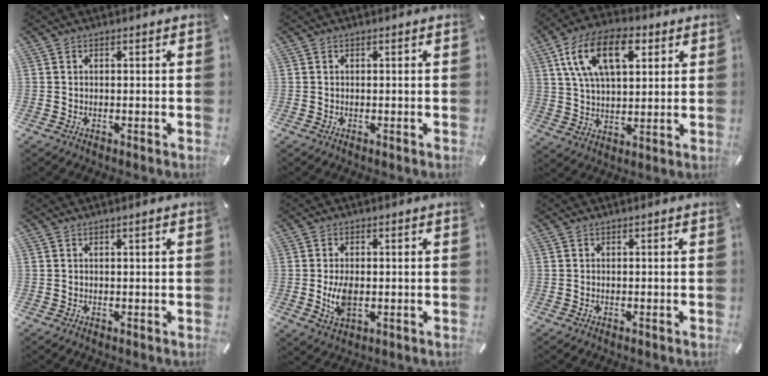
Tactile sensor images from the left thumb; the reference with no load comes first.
{"total": 0.0}
{"total": 16.0, "force": [6.6, 8.8, 11.5], "torque": [-0.229, -0.001, 0.116]}
{"total": 0.8, "force": [0.3, 0.0, 0.8], "torque": [-0.012, 0.000, 0.004]}
{"total": 6.3, "force": [-0.3, 3.5, 5.2], "torque": [-0.112, -0.007, -0.009]}
{"total": 0.0}